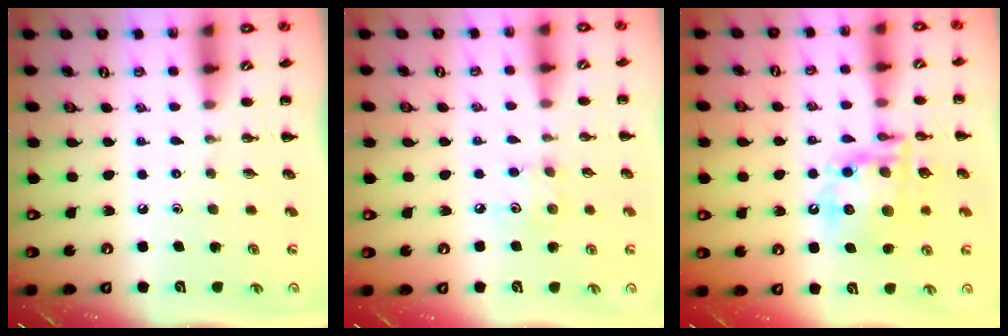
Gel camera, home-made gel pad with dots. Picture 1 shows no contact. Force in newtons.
{"total": 5.1, "press": 5.0, "slide": 0.9}
{"total": 15.6, "press": 15.3, "slide": 3.1}